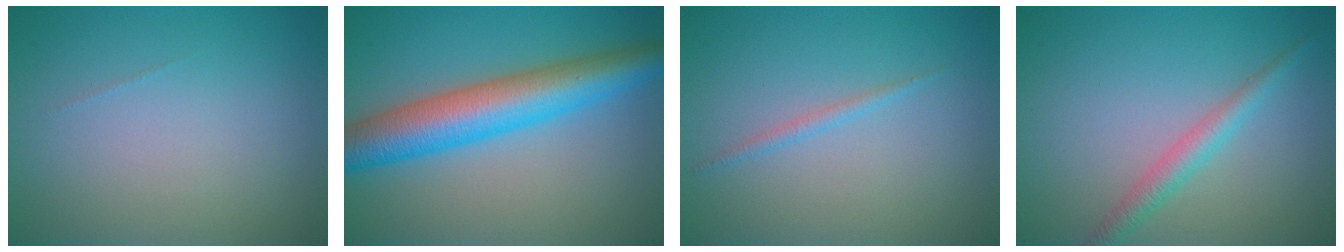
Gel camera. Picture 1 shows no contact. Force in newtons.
{"total": 8.3, "press": 8.3, "slide": 0.2}
{"total": 0.9, "press": 0.9, "slide": 0.1}
{"total": 2.3, "press": 2.3, "slide": 0.1}